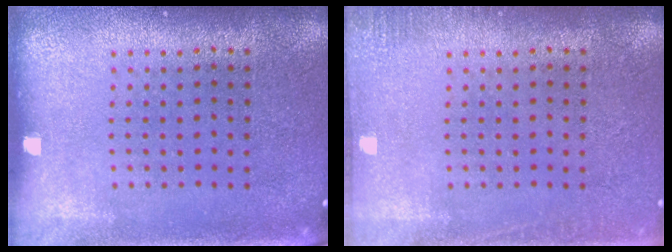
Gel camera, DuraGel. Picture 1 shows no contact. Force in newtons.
{"total": 1.3, "press": 1.3, "slide": 0.3}